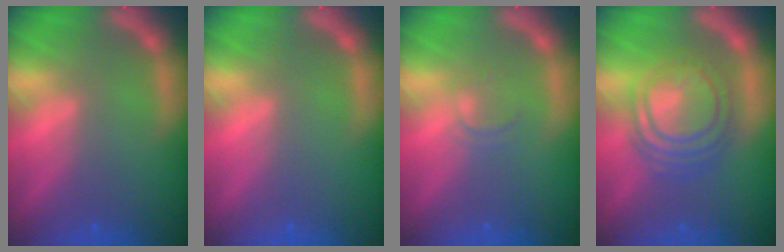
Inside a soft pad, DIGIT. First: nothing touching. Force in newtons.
{"total": 0.0}
{"total": 1.4}
{"total": 8.6}